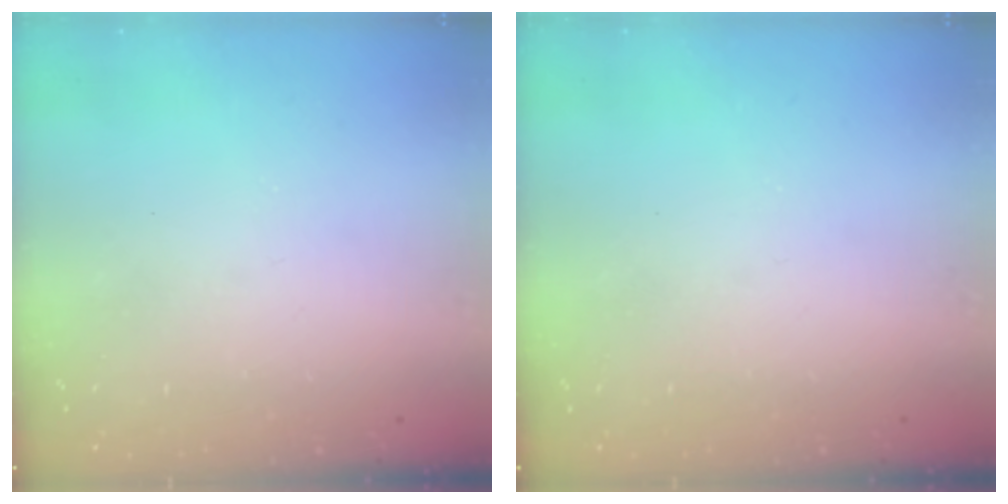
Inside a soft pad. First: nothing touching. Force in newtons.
{"total": 0.0}